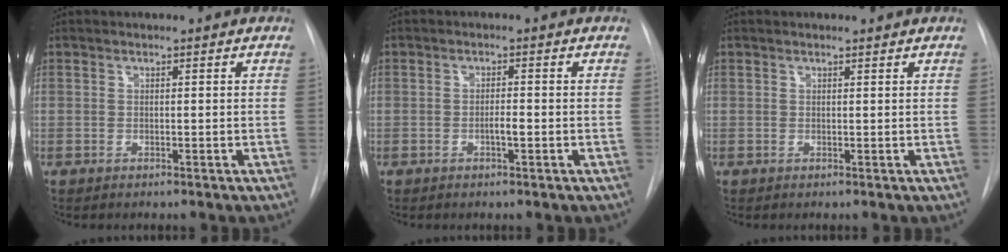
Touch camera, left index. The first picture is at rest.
{"total": 1.6, "force": [-0.6, 0.2, 1.5], "torque": [-0.026, 0.001, -0.011]}
{"total": 0.9, "force": [0.8, 0.0, 0.2], "torque": [-0.010, 0.006, 0.014]}